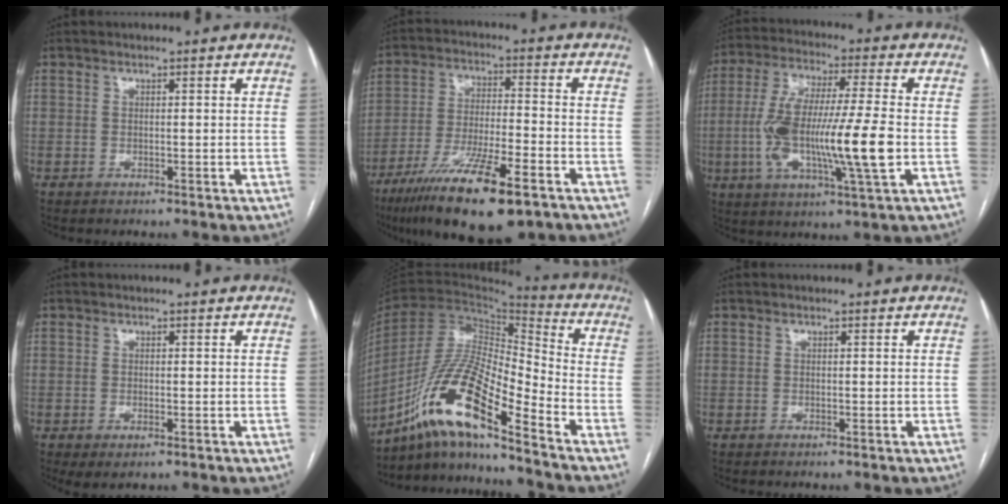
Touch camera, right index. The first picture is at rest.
{"total": 17.1, "force": [-10.8, 2.7, 12.9], "torque": [-0.230, -0.038, -0.187]}
{"total": 16.8, "force": [-2.5, 1.4, 16.5], "torque": [-0.319, -0.004, -0.045]}
{"total": 2.5, "force": [-1.2, 1.0, 2.0], "torque": [-0.032, -0.004, -0.012]}
{"total": 16.2, "force": [-11.0, 1.8, 11.8], "torque": [-0.228, 0.002, -0.201]}
{"total": 0.0}